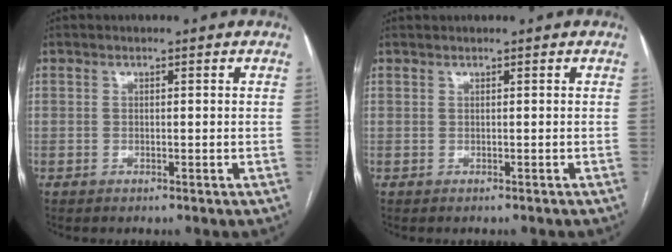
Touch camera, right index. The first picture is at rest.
{"total": 0.0}